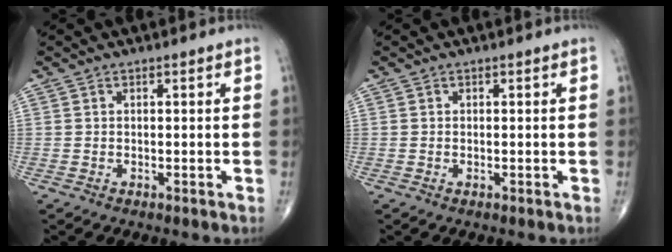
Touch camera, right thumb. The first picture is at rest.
{"total": 0.0}